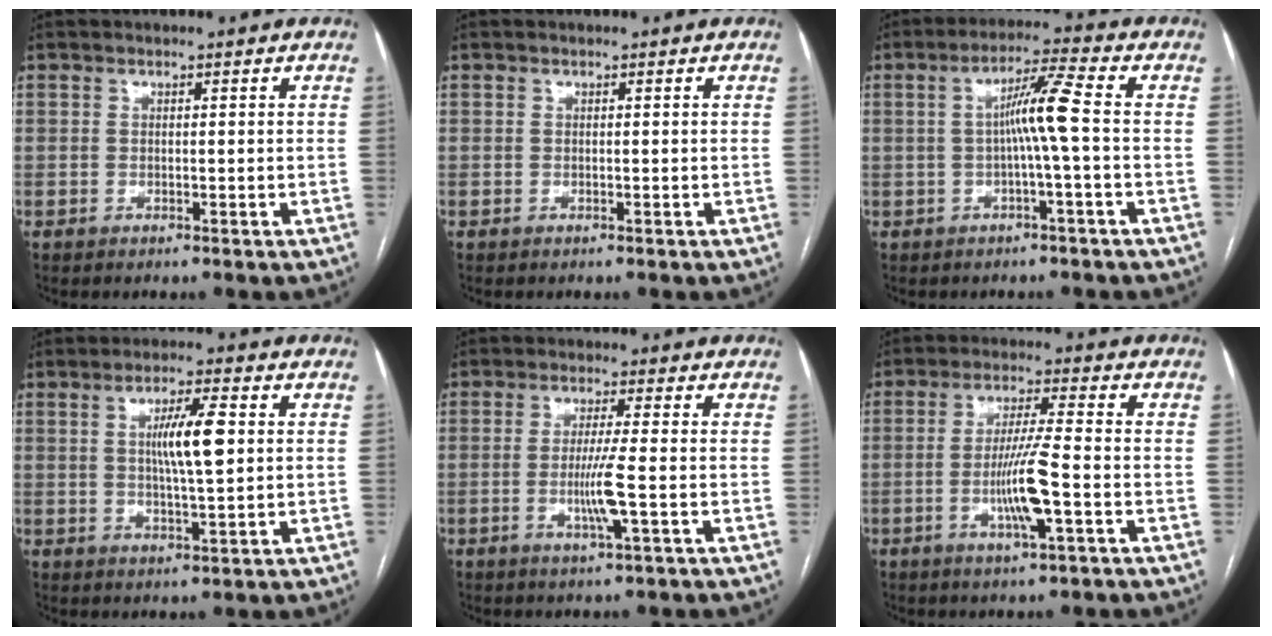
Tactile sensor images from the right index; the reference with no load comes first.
{"total": 0.0}
{"total": 6.4, "force": [-0.4, -0.9, 6.3], "torque": [-0.112, 0.015, -0.005]}
{"total": 7.3, "force": [1.2, 0.7, 7.1], "torque": [-0.125, 0.003, 0.021]}
{"total": 5.4, "force": [-1.3, -0.6, 5.2], "torque": [-0.100, -0.011, -0.025]}
{"total": 8.2, "force": [-2.5, -0.1, 7.9], "torque": [-0.151, -0.005, -0.045]}